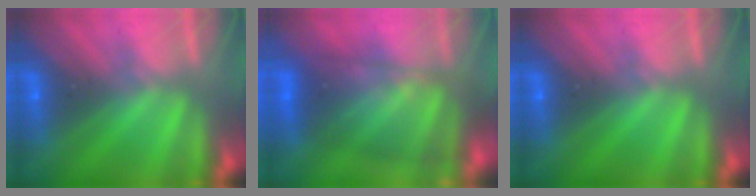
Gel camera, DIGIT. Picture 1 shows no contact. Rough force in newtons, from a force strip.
{"total": 5.9}
{"total": 0.0}